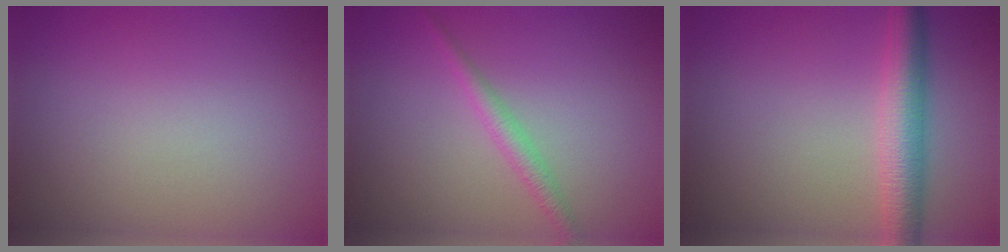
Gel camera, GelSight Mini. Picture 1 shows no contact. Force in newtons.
{"total": 1.8, "press": 1.8, "slide": 0.0}
{"total": 4.8, "press": 4.8, "slide": 0.1}